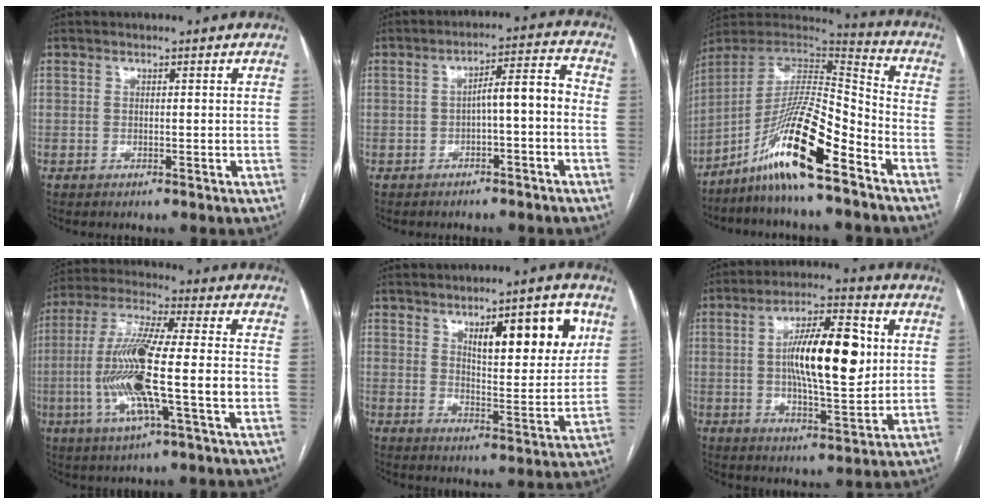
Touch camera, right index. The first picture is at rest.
{"total": 6.0, "force": [-1.4, 1.1, 5.7], "torque": [-0.082, 0.031, -0.019]}
{"total": 16.0, "force": [-10.0, 1.2, 12.5], "torque": [-0.235, 0.002, -0.178]}
{"total": 15.7, "force": [-3.3, 1.3, 15.3], "torque": [-0.307, -0.002, -0.062]}
{"total": 13.1, "force": [5.9, 3.3, 11.2], "torque": [-0.153, -0.001, 0.090]}
{"total": 14.9, "force": [1.9, 4.0, 14.2], "torque": [-0.240, 0.015, 0.028]}